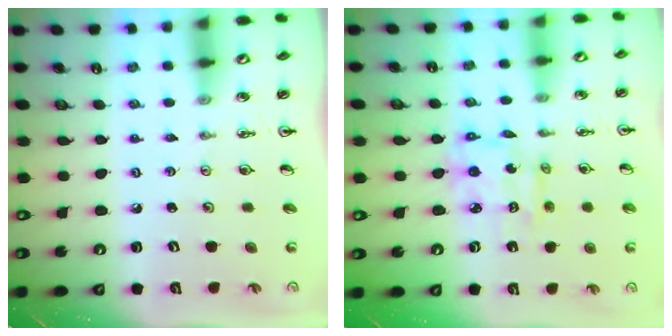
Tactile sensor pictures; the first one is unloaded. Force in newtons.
{"total": 7.3, "press": 7.3, "slide": 0.5}